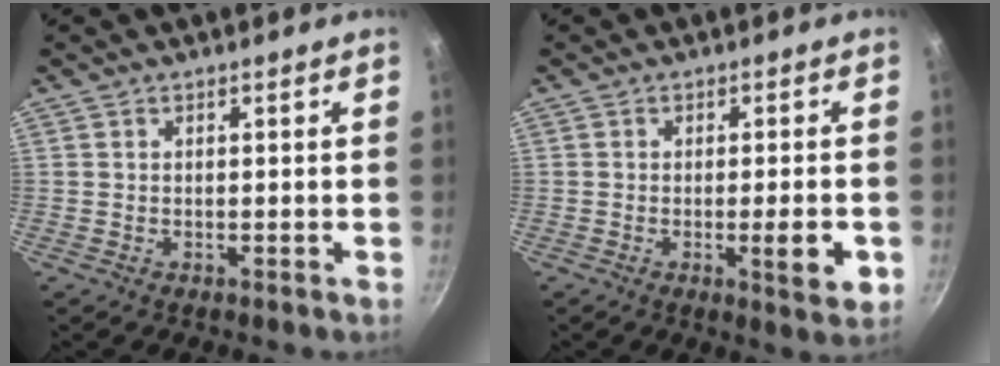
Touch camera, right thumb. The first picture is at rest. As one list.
[{"total": 6.1, "force": [-1.6, 1.3, 5.7], "torque": [-0.079, -0.006, -0.021]}]